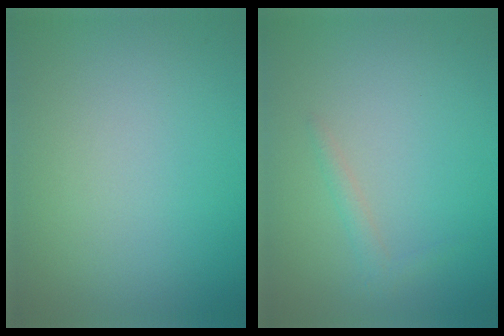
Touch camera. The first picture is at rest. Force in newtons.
{"total": 1.1, "press": 1.1, "slide": 0.0}